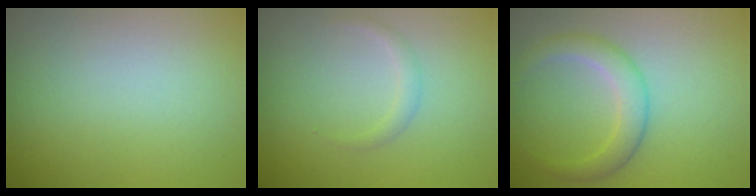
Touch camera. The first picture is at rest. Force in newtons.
{"total": 0.5, "press": 0.5, "slide": 0.1}
{"total": 2.8, "press": 2.8, "slide": 0.2}